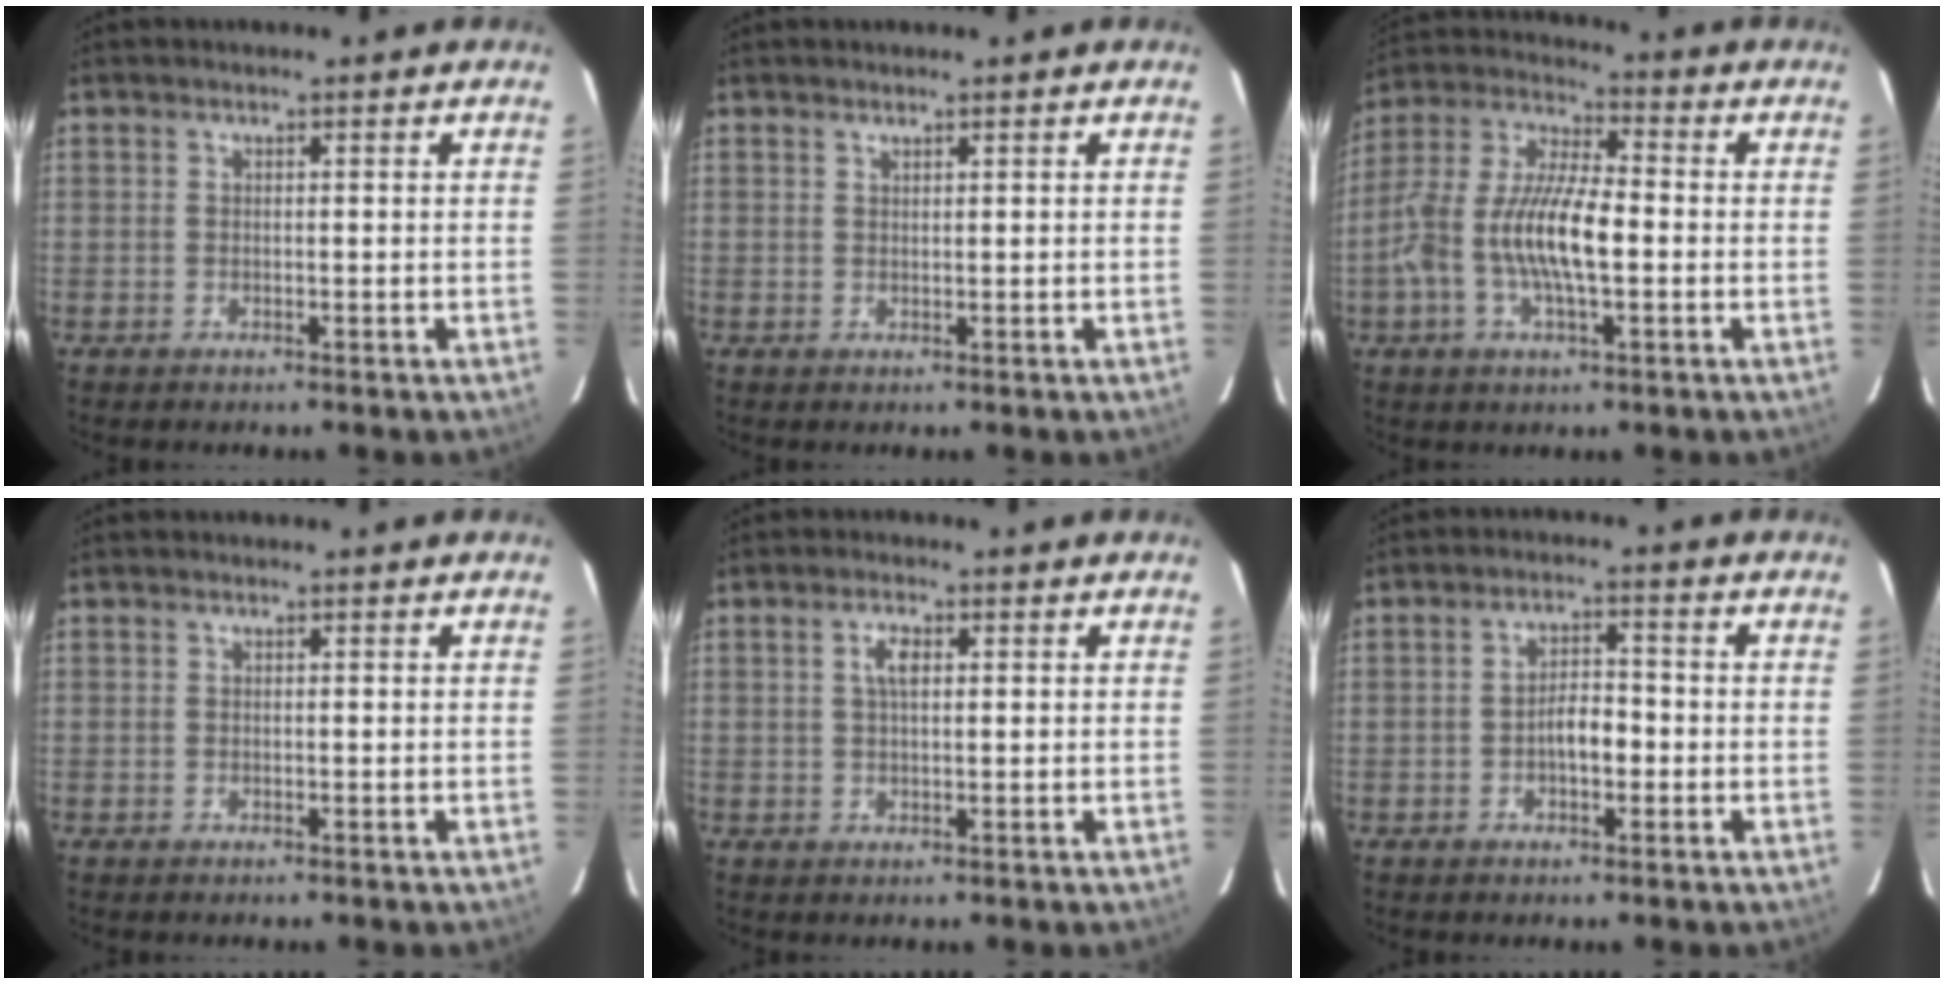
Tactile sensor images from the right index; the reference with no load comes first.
{"total": 0.5, "force": [0.5, 0.1, 0.1], "torque": [-0.002, 0.001, 0.010]}
{"total": 14.1, "force": [-2.7, 4.8, 13.0], "torque": [-0.264, 0.005, -0.054]}
{"total": 0.0}
{"total": 2.8, "force": [0.7, 1.2, 2.4], "torque": [-0.046, 0.007, 0.014]}
{"total": 4.2, "force": [-1.3, 2.0, 3.4], "torque": [-0.062, 0.009, -0.019]}